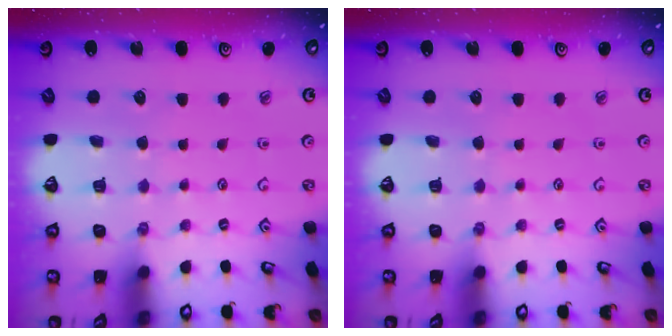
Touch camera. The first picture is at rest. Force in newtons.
{"total": 0.0}